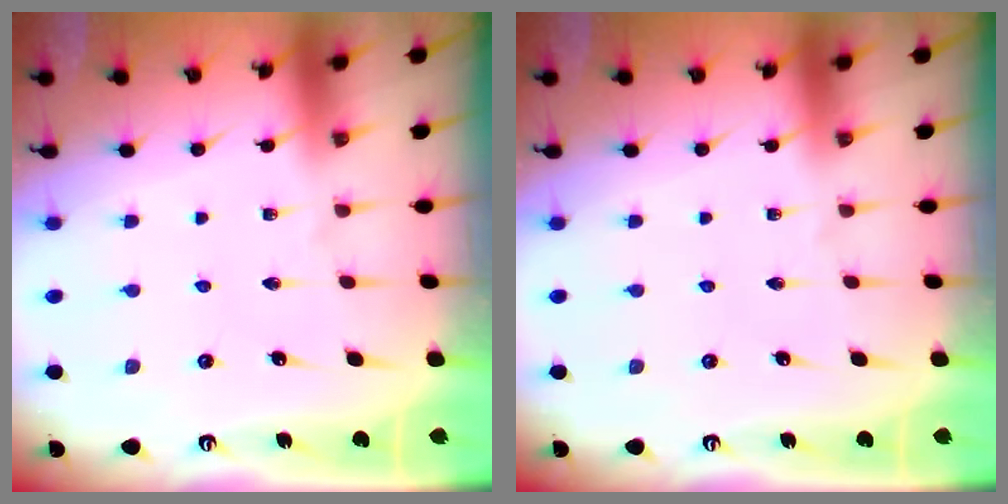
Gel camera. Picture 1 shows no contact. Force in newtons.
{"total": 0.0}